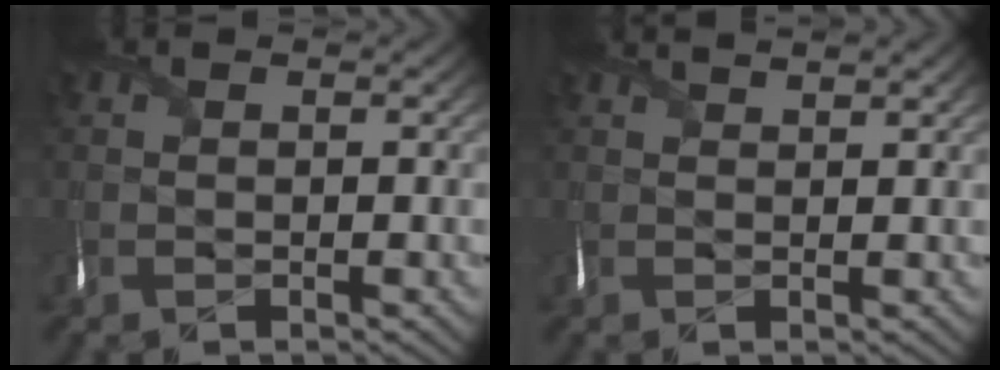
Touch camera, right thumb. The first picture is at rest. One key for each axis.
{"total": 2.2, "fx": 1.9, "fy": 0.0, "fz": 1.0, "tx": -0.021, "ty": 0.003, "tz": 0.033}